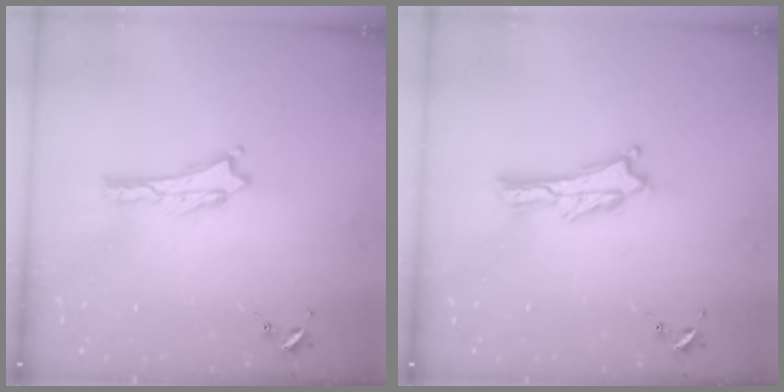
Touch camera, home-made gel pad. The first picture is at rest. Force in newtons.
{"total": 1.3, "press": 1.3, "slide": 0.3}